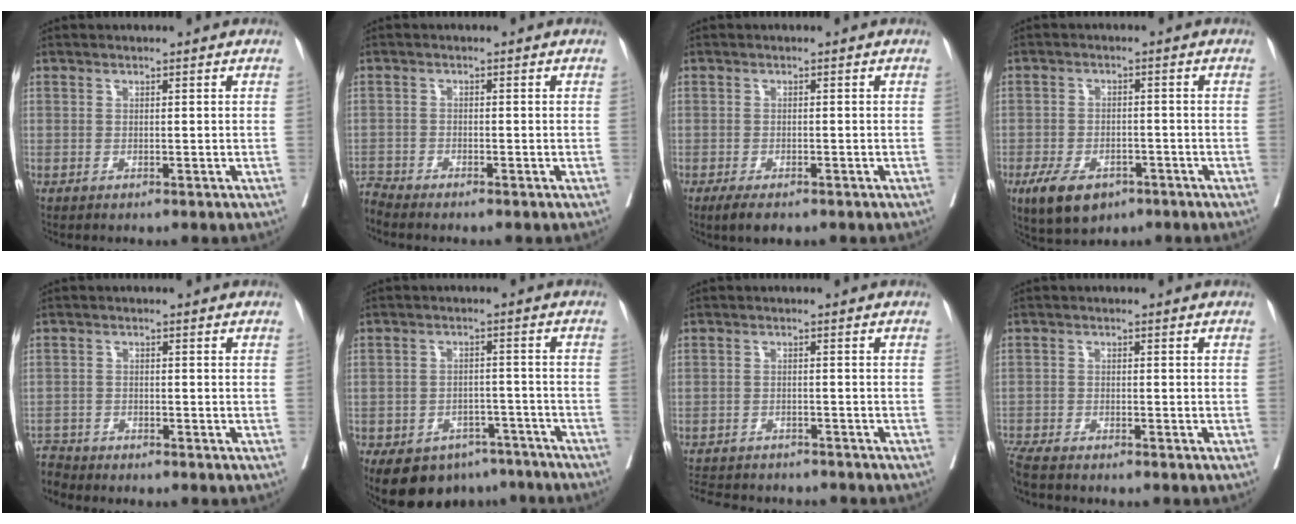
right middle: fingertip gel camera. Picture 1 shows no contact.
{"total": 2.3, "force": [-2.2, -0.7, -0.4], "torque": [0.006, -0.013, -0.044]}
{"total": 3.3, "force": [-2.3, 1.1, 2.1], "torque": [-0.037, -0.007, -0.034]}
{"total": 7.9, "force": [-4.8, 4.4, 4.6], "torque": [-0.083, -0.004, -0.074]}
{"total": 3.4, "force": [-3.2, 0.4, -0.9], "torque": [0.017, -0.011, -0.061]}
{"total": 13.5, "force": [-9.9, 7.8, 4.8], "torque": [-0.081, 0.013, -0.126]}
{"total": 11.6, "force": [-10.5, 3.6, 3.2], "torque": [-0.070, 0.005, -0.137]}
{"total": 6.4, "force": [-5.8, 0.4, 2.6], "torque": [-0.042, -0.016, -0.101]}